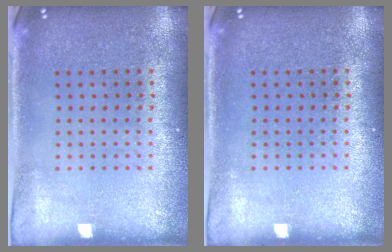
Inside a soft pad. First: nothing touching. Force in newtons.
{"total": 0.0}